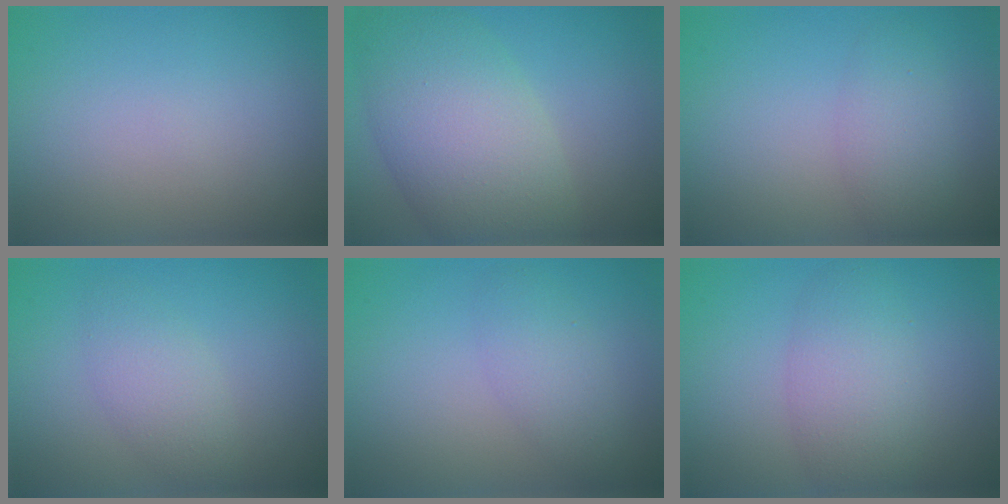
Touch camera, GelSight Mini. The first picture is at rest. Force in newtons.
{"total": 9.6, "press": 9.6, "slide": 0.4}
{"total": 1.8, "press": 1.8, "slide": 0.2}
{"total": 2.7, "press": 2.6, "slide": 0.0}
{"total": 2.4, "press": 2.4, "slide": 0.2}
{"total": 4.4, "press": 4.4, "slide": 0.2}